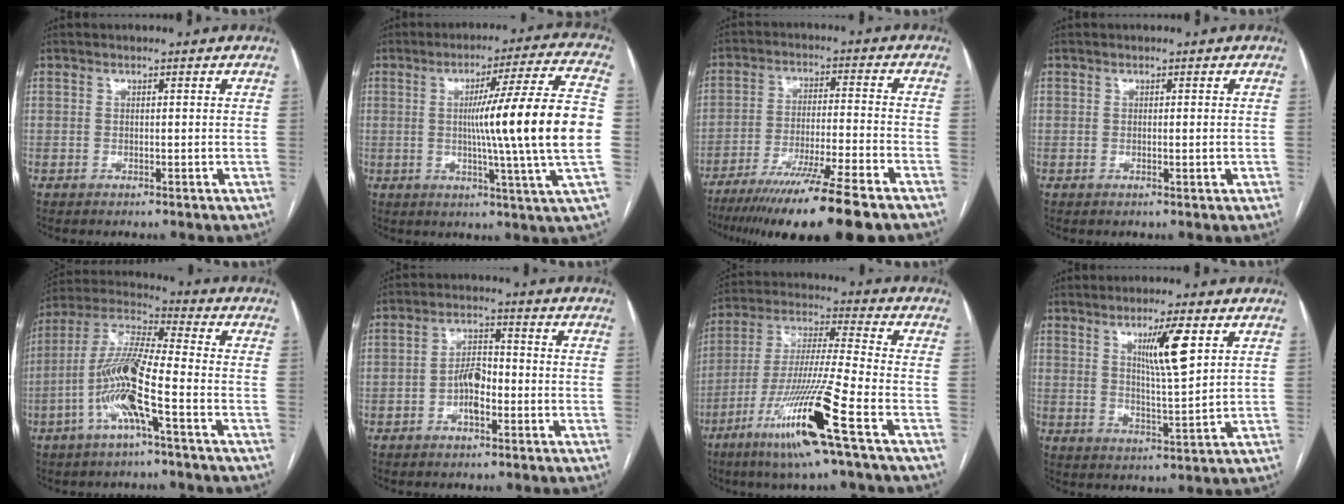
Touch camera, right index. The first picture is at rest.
{"total": 18.7, "force": [-0.5, -2.2, 18.5], "torque": [-0.269, -0.004, -0.020]}
{"total": 18.0, "force": [-13.7, -0.2, 11.6], "torque": [-0.173, -0.042, -0.221]}
{"total": 0.8, "force": [-0.1, 0.2, 0.8], "torque": [-0.012, 0.002, 0.004]}
{"total": 11.9, "force": [-4.2, 0.5, 11.1], "torque": [-0.236, 0.007, -0.090]}
{"total": 4.6, "force": [-1.6, 1.9, 3.8], "torque": [-0.071, 0.011, -0.032]}
{"total": 16.5, "force": [-8.1, -1.2, 14.3], "torque": [-0.295, -0.034, -0.155]}
{"total": 7.6, "force": [3.4, 0.2, 6.8], "torque": [-0.118, -0.009, 0.060]}